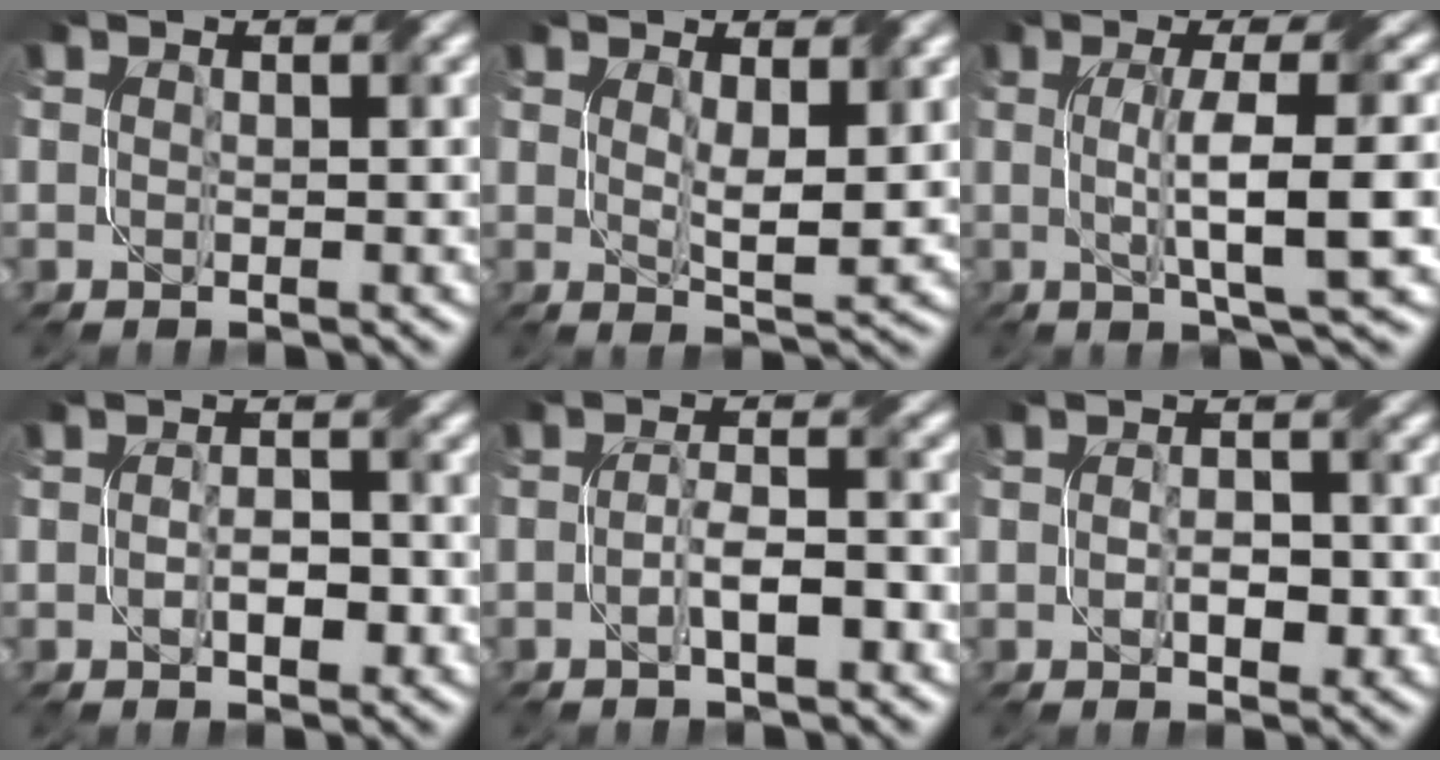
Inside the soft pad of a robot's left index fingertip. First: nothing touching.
{"total": 3.7, "force": [1.3, 1.1, 3.3], "torque": [-0.062, -0.006, 0.027]}
{"total": 7.6, "force": [-0.2, 1.2, 7.5], "torque": [-0.118, 0.004, 0.001]}
{"total": 2.8, "force": [-0.7, 1.3, 2.3], "torque": [-0.041, -0.001, -0.011]}
{"total": 3.5, "force": [-1.3, 0.9, 3.2], "torque": [-0.058, 0.006, -0.024]}
{"total": 2.9, "force": [-0.6, 1.5, 2.4], "torque": [-0.041, -0.003, -0.007]}